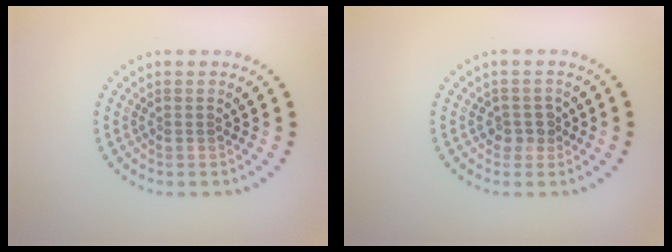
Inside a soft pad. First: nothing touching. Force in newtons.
{"total": 1.6, "press": 1.3, "slide": 0.9}